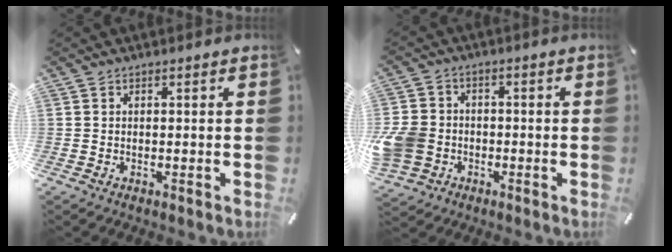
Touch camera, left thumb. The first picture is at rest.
{"total": 8.8, "force": [-2.3, 7.7, 3.5], "torque": [-0.094, 0.019, -0.045]}